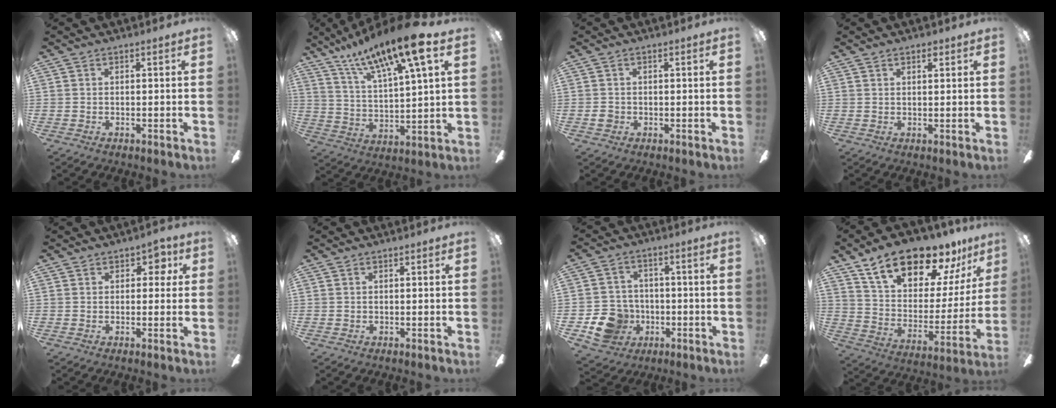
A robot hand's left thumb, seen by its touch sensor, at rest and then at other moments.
{"total": 18.0, "force": [12.8, 4.1, 11.9], "torque": [-0.214, -0.066, 0.210]}
{"total": 1.6, "force": [-0.3, 1.4, 0.7], "torque": [-0.012, 0.005, -0.007]}
{"total": 1.6, "force": [1.3, 0.8, 0.7], "torque": [-0.006, -0.002, 0.022]}
{"total": 3.7, "force": [1.5, 2.6, 2.3], "torque": [-0.024, 0.003, 0.022]}
{"total": 0.0}
{"total": 10.8, "force": [-4.1, 9.3, 3.7], "torque": [-0.093, 0.032, -0.067]}
{"total": 20.0, "force": [15.4, 8.1, 9.8], "torque": [-0.171, -0.103, 0.271]}